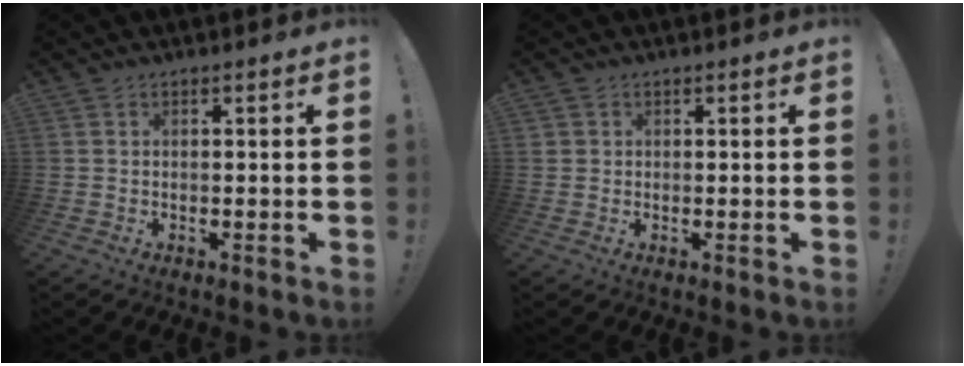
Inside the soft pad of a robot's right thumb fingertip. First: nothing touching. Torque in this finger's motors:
{"motor_torque": [0.06, -0.55, 0.04, -0.13, 0.00]}